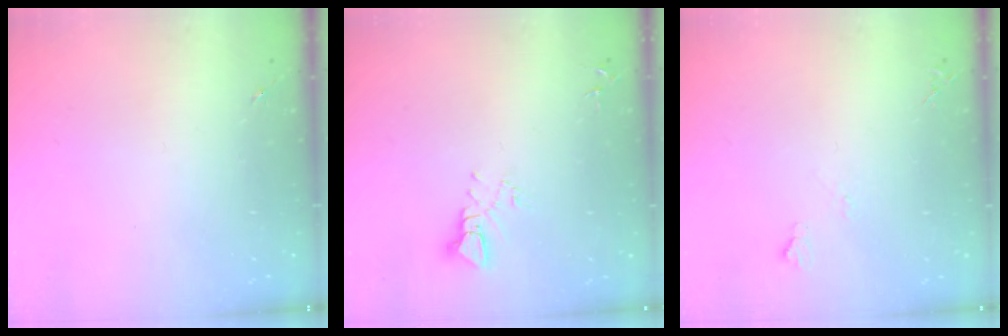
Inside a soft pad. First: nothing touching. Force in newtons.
{"total": 5.0, "press": 5.0, "slide": 0.2}
{"total": 4.0, "press": 4.0, "slide": 0.6}